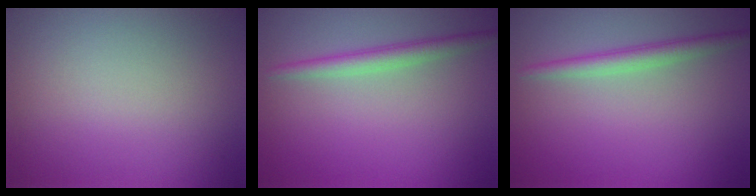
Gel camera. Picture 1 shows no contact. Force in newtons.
{"total": 2.3, "press": 2.3, "slide": 0.1}
{"total": 2.3, "press": 2.3, "slide": 0.1}